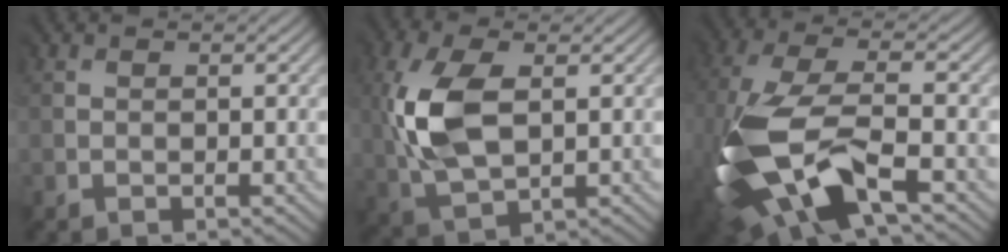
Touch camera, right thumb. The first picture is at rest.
{"total": 9.2, "force": [1.5, 5.3, 7.3], "torque": [-0.195, 0.010, 0.031]}
{"total": 14.3, "force": [-5.2, 6.2, 11.8], "torque": [-0.303, -0.024, -0.096]}